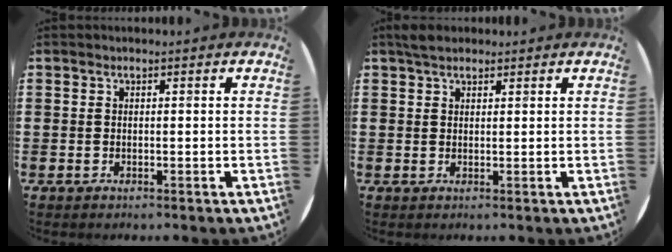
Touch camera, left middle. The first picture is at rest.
{"total": 2.1, "force": [1.7, 0.8, 0.8], "torque": [-0.011, 0.003, 0.031]}